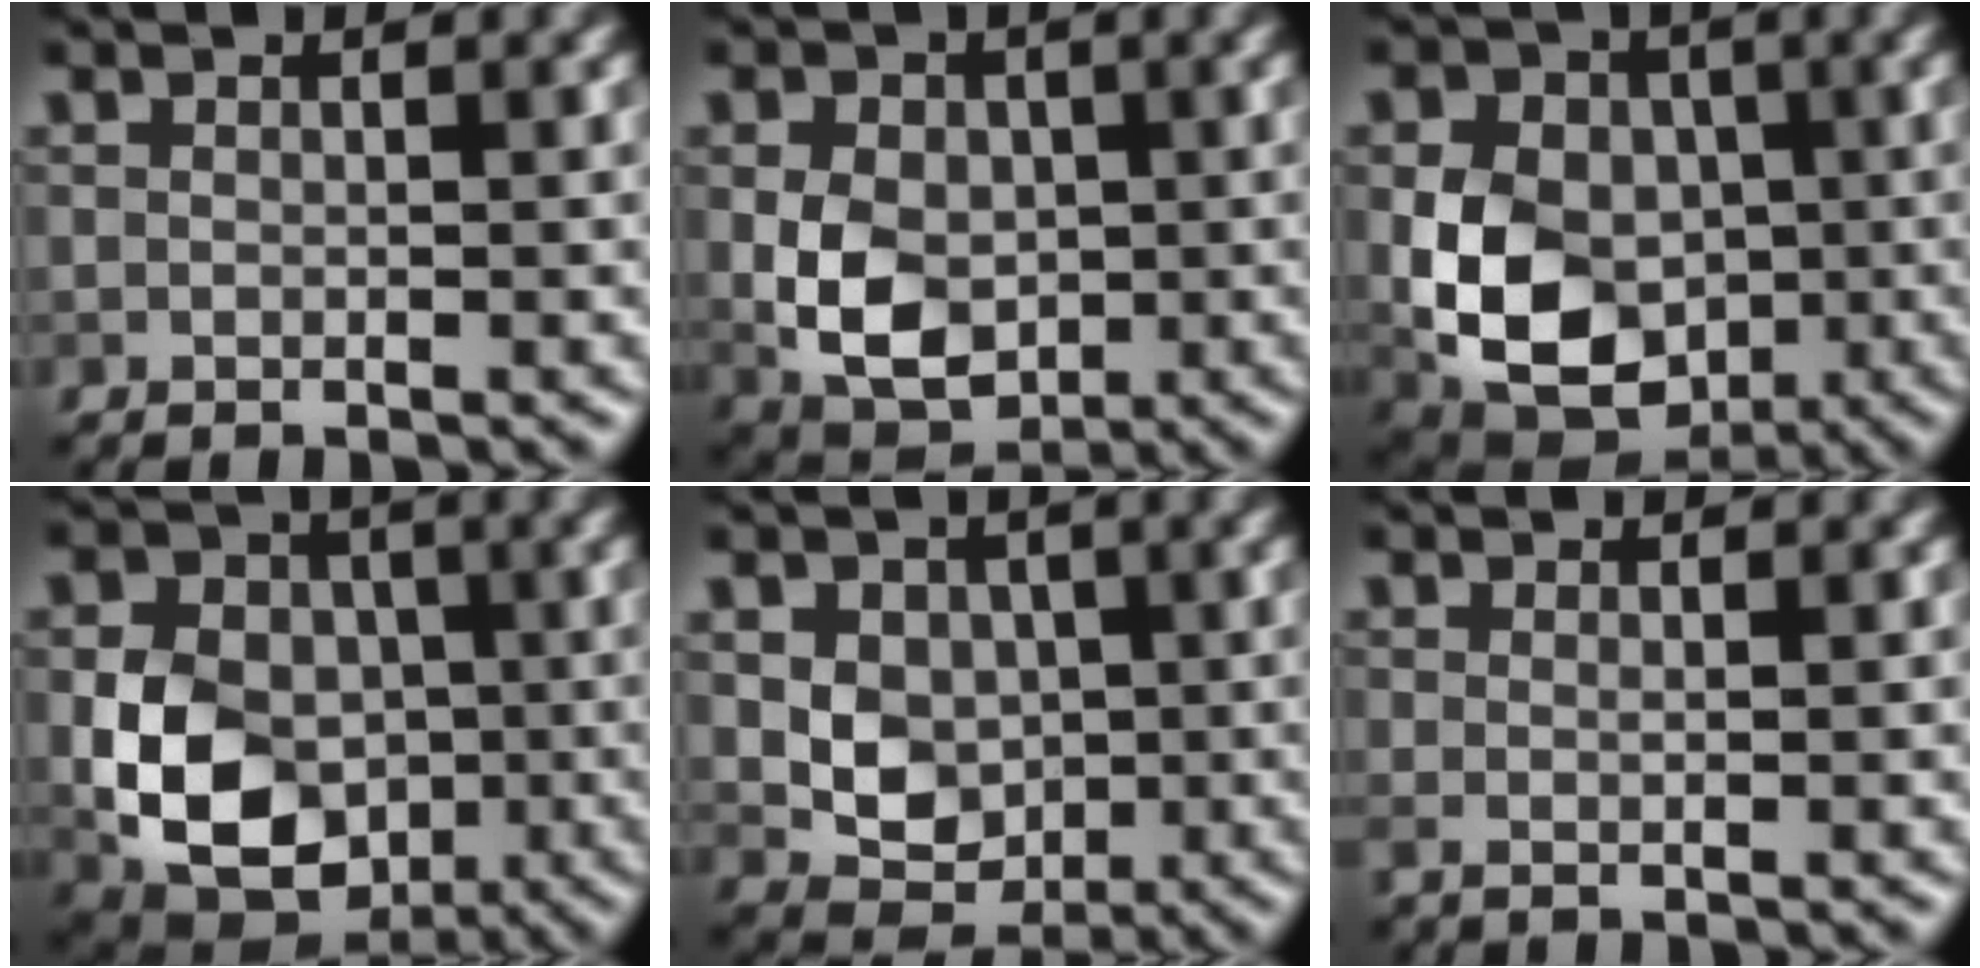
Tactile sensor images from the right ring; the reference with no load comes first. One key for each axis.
{"total": 6.0, "fx": -0.4, "fy": 4.4, "fz": 4.1, "tx": -0.078, "ty": -0.005, "tz": -0.011}
{"total": 10.4, "fx": -1.0, "fy": 7.9, "fz": 6.6, "tx": -0.108, "ty": -0.008, "tz": -0.025}
{"total": 9.4, "fx": -1.3, "fy": 7.2, "fz": 5.8, "tx": -0.107, "ty": -0.007, "tz": -0.033}
{"total": 4.7, "fx": 0.3, "fy": 3.9, "fz": 2.6, "tx": -0.038, "ty": -0.003, "tz": 0.004}
{"total": 1.1, "fx": 0.0, "fy": 0.3, "fz": 1.0, "tx": -0.014, "ty": -0.002, "tz": -0.003}